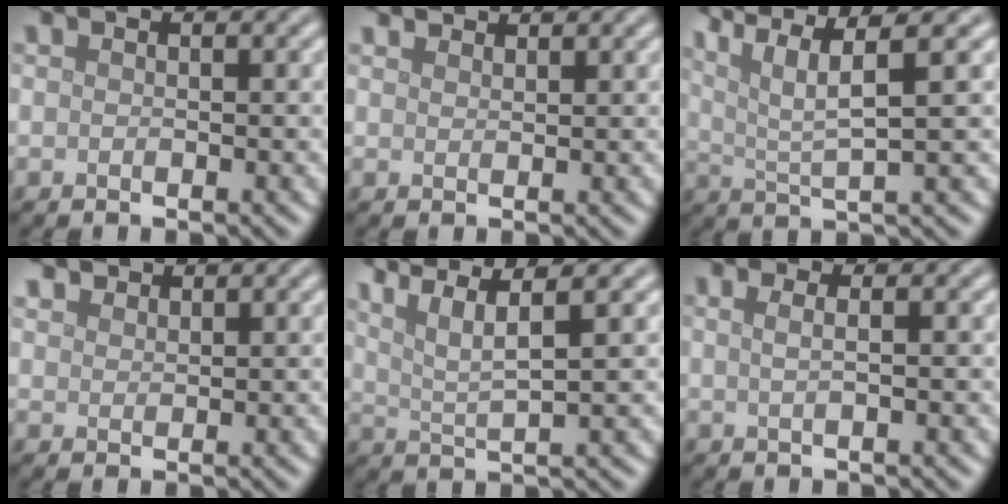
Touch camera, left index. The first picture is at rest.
{"total": 2.0, "force": [2.0, 0.3, 0.3], "torque": [-0.008, 0.001, 0.031]}
{"total": 7.2, "force": [3.8, 1.5, 6.0], "torque": [-0.105, 0.018, 0.074]}
{"total": 1.7, "force": [1.6, 0.7, 0.2], "torque": [-0.006, 0.003, 0.032]}
{"total": 6.3, "force": [3.9, 1.2, 4.7], "torque": [-0.079, 0.017, 0.060]}
{"total": 2.4, "force": [0.9, 1.2, 1.9], "torque": [-0.020, 0.005, -0.010]}